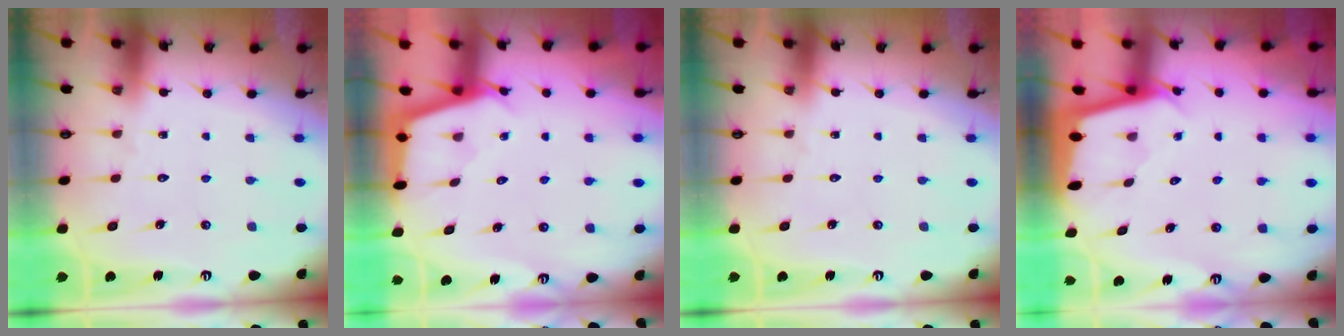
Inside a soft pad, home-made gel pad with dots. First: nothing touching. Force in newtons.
{"total": 2.9, "press": 2.8, "slide": 0.3}
{"total": 0.0}
{"total": 1.8, "press": 1.8, "slide": 0.1}